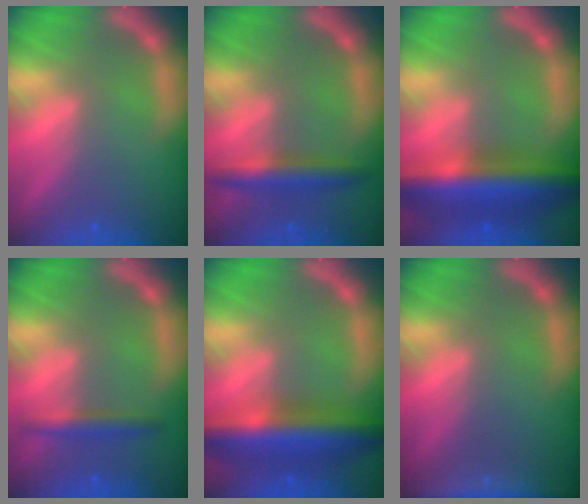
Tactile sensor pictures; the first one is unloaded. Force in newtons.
{"total": 4.0}
{"total": 10.0}
{"total": 2.4}
{"total": 9.0}
{"total": 8.5}